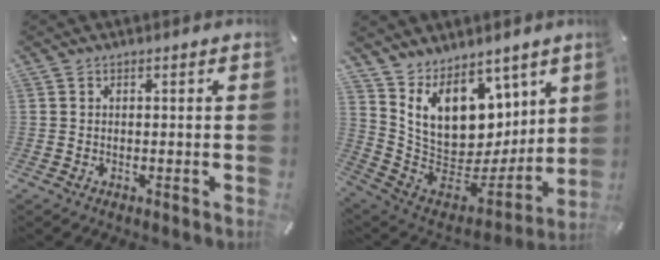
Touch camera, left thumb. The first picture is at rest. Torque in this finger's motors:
{"motor_torque": [1.49, 0.03, 1.70, -1.06, 0.18]}